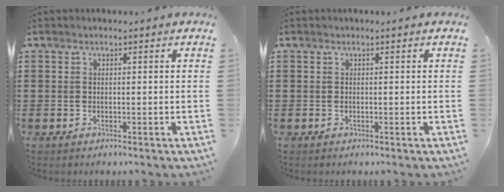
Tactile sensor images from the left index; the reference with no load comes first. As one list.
[{"total": 0.0}]